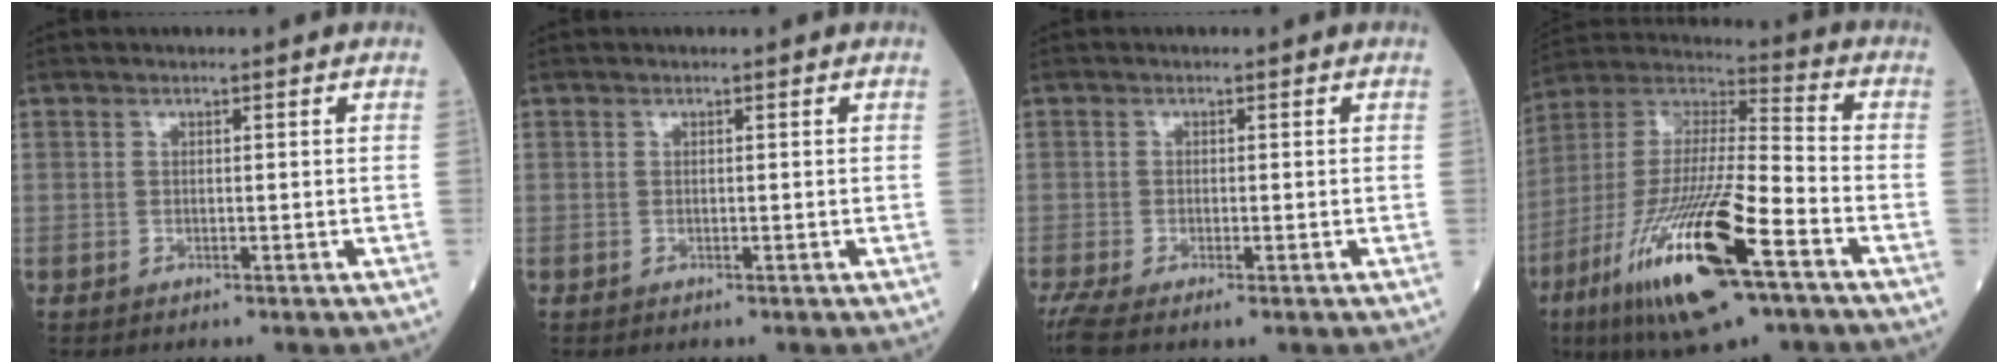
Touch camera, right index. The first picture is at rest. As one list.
[{"total": 0.0}, {"total": 4.3, "force": [-3.1, 0.5, 3.0], "torque": [-0.061, -0.011, -0.059]}, {"total": 22.9, "force": [-11.3, 3.9, 19.5], "torque": [-0.405, -0.050, -0.204]}]